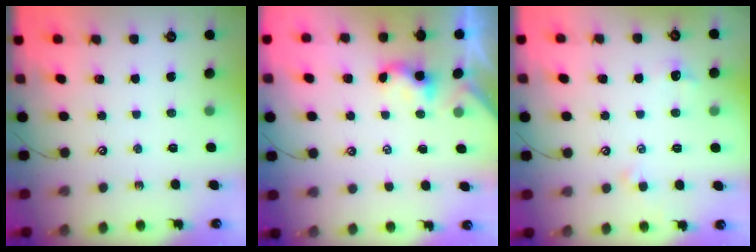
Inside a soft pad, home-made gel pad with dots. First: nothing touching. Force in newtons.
{"total": 1.4, "press": 1.4, "slide": 0.2}
{"total": 1.0, "press": 0.9, "slide": 0.6}